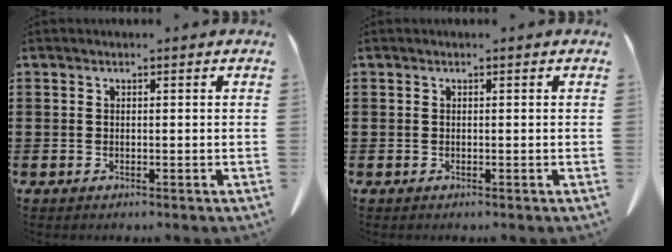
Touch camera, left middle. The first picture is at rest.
{"total": 0.0}